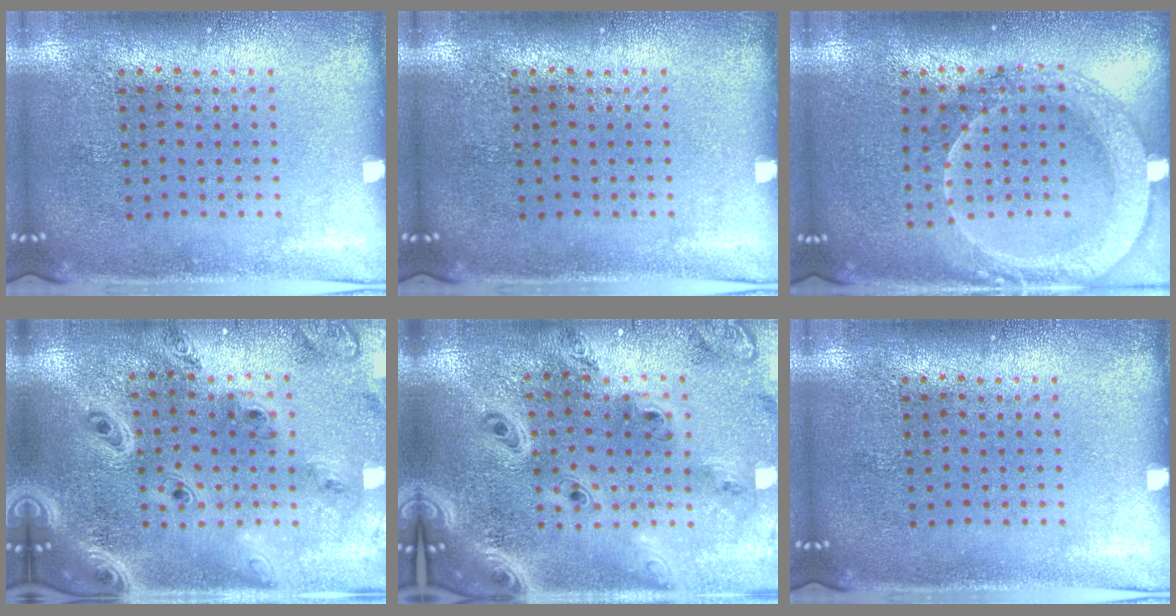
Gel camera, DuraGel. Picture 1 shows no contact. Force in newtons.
{"total": 0.0}
{"total": 2.0, "press": 1.9, "slide": 0.8}
{"total": 2.5, "press": 2.2, "slide": 1.1}
{"total": 3.0, "press": 2.5, "slide": 1.7}
{"total": 0.0}